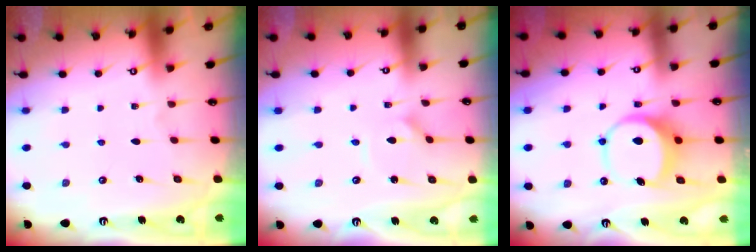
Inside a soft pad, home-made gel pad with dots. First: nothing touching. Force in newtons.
{"total": 1.2, "press": 1.2, "slide": 0.2}
{"total": 8.0, "press": 8.0, "slide": 1.1}